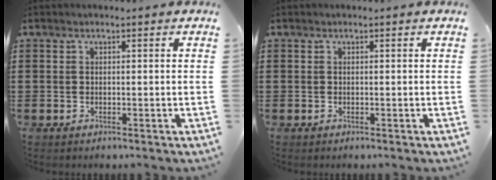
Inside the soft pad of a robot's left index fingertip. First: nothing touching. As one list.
[{"total": 0.0}]